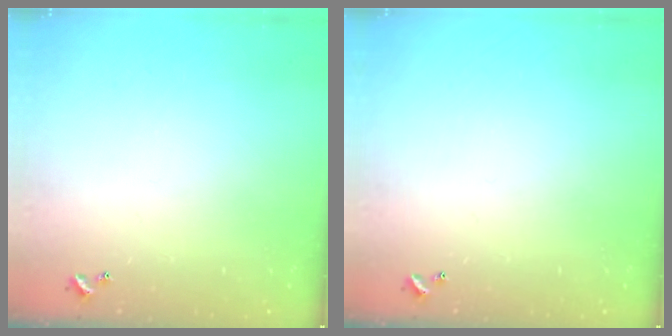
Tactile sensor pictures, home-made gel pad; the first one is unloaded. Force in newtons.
{"total": 0.0}